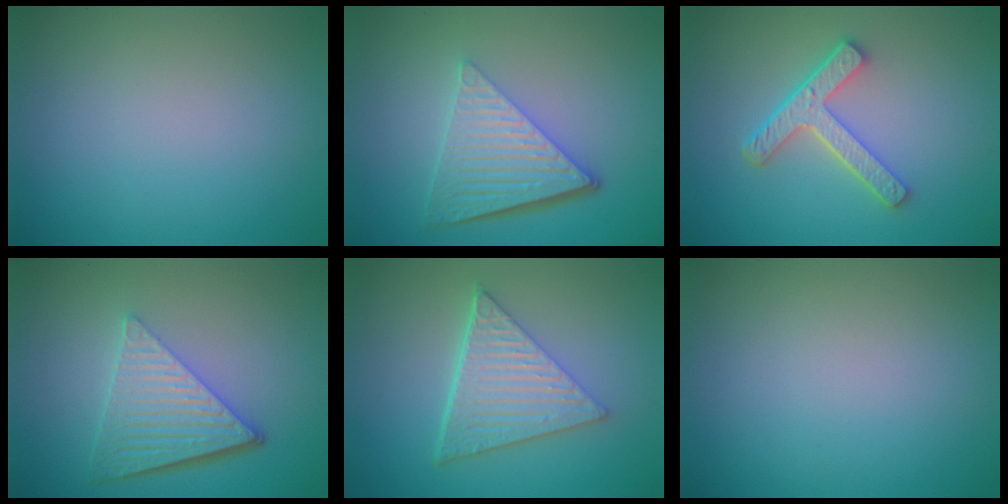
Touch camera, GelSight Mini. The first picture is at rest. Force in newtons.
{"total": 6.5, "press": 4.4, "slide": 4.8}
{"total": 4.3, "press": 3.3, "slide": 2.8}
{"total": 6.4, "press": 4.3, "slide": 4.7}
{"total": 6.4, "press": 4.4, "slide": 4.6}
{"total": 0.0}